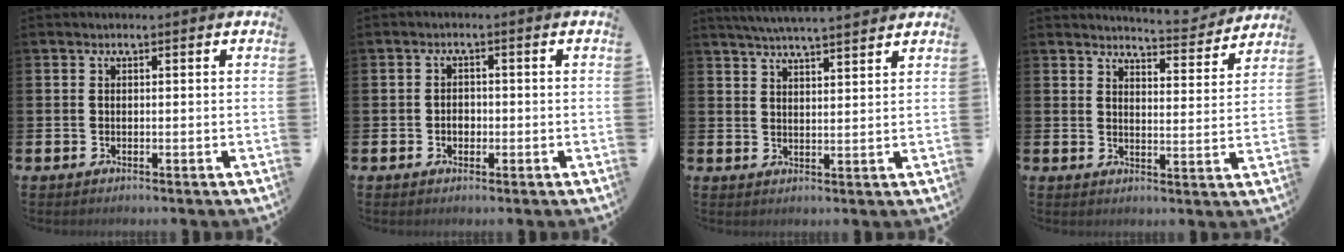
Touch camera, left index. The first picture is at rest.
{"total": 1.7, "force": [-0.4, 1.4, 0.9], "torque": [-0.009, 0.003, -0.013]}
{"total": 5.1, "force": [5.0, -0.2, 1.1], "torque": [-0.033, -0.020, 0.089]}
{"total": 5.2, "force": [5.1, 0.3, 0.6], "torque": [-0.008, -0.041, 0.086]}